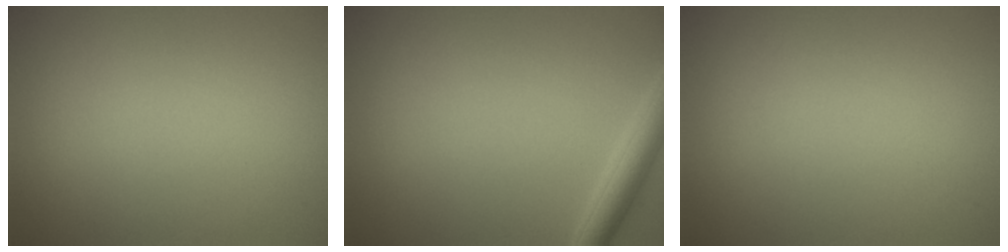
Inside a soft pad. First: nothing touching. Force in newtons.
{"total": 2.5, "press": 2.5, "slide": 0.1}
{"total": 0.0}